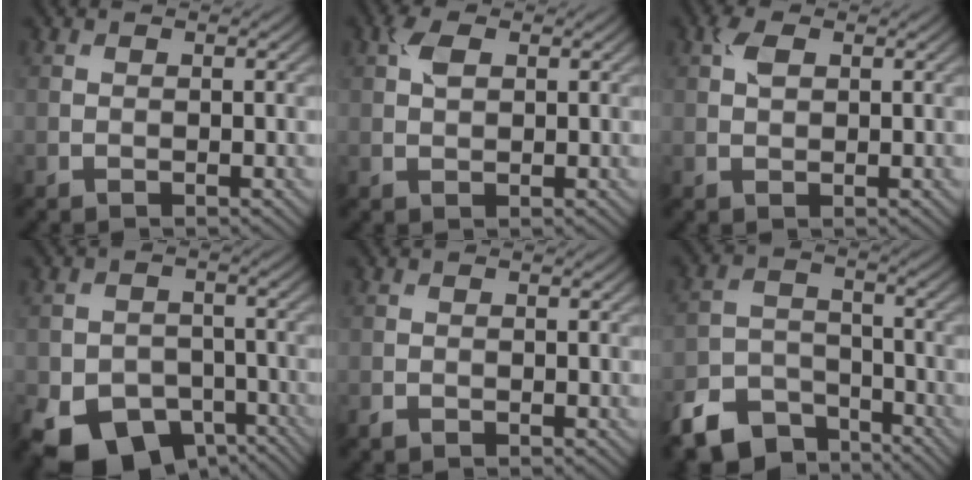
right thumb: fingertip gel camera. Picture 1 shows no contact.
{"total": 2.5, "force": [0.9, 1.5, 1.8], "torque": [-0.043, 0.004, 0.016]}
{"total": 2.2, "force": [0.8, 1.3, 1.6], "torque": [-0.037, 0.004, 0.014]}
{"total": 10.8, "force": [-6.4, 7.1, 5.0], "torque": [-0.094, -0.029, -0.105]}
{"total": 0.5, "force": [-0.5, 0.2, 0.1], "torque": [-0.003, -0.003, -0.009]}
{"total": 8.9, "force": [-6.7, 4.7, 3.5], "torque": [-0.078, -0.018, -0.130]}